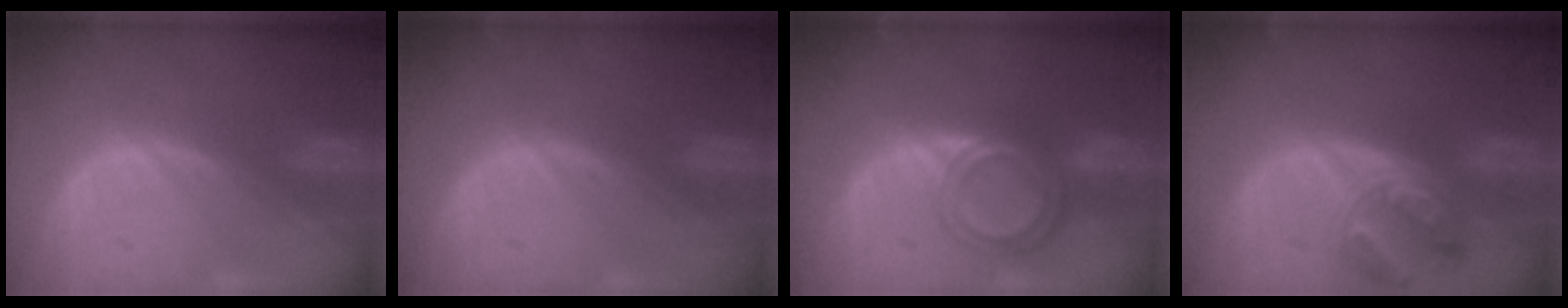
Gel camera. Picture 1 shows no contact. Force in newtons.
{"total": 0.0}
{"total": 6.4, "press": 5.4, "slide": 3.3}
{"total": 7.6, "press": 6.6, "slide": 3.7}